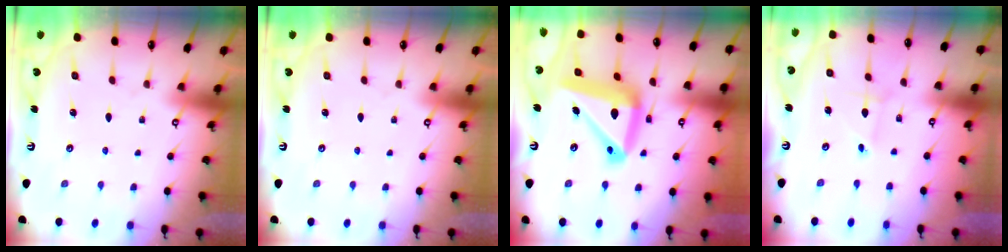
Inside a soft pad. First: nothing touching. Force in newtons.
{"total": 0.0}
{"total": 19.1, "press": 19.0, "slide": 2.2}
{"total": 1.1, "press": 1.1, "slide": 0.0}